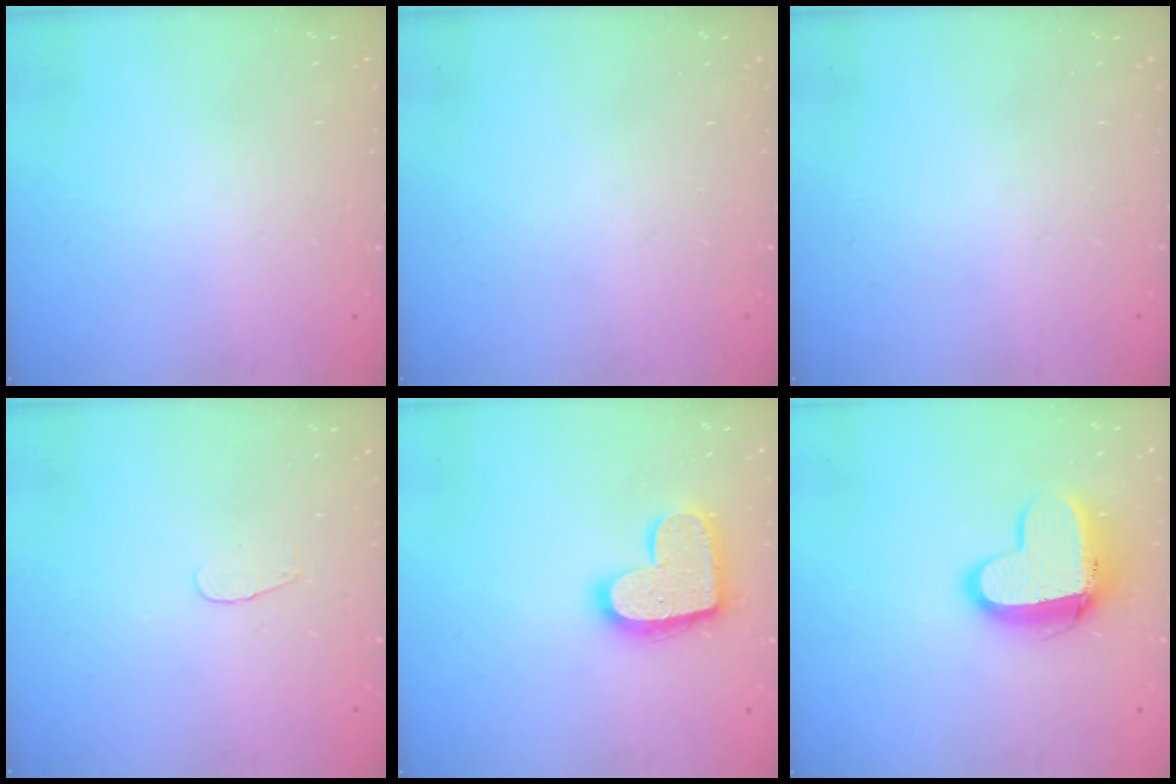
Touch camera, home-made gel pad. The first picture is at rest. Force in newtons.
{"total": 0.0}
{"total": 0.0}
{"total": 3.1, "press": 3.1, "slide": 0.4}
{"total": 15.3, "press": 15.3, "slide": 1.1}
{"total": 12.1, "press": 12.0, "slide": 0.9}